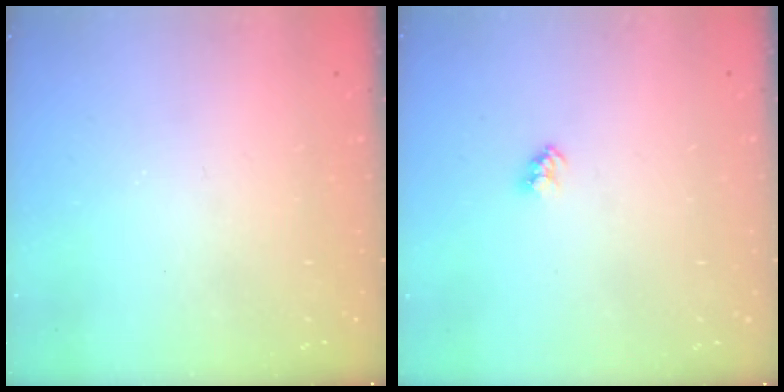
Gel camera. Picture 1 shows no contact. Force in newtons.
{"total": 2.5, "press": 2.5, "slide": 0.1}